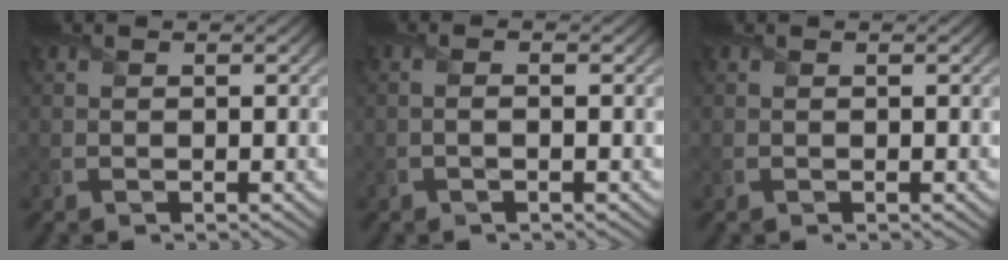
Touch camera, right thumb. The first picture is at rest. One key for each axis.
{"total": 1.0, "fx": -0.3, "fy": 0.1, "fz": 0.9, "tx": -0.019, "ty": 0.003, "tz": -0.007}
{"total": 0.0}